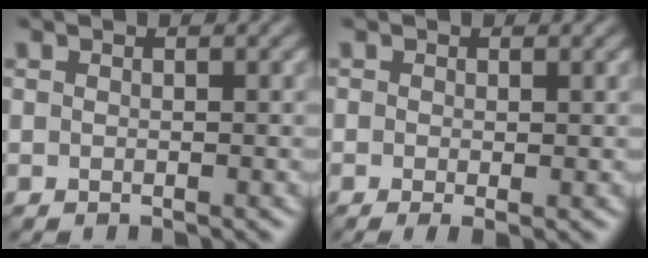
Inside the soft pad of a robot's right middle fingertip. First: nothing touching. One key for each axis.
{"total": 1.2, "fx": -0.2, "fy": 0.2, "fz": 1.1, "tx": -0.018, "ty": -0.007, "tz": -0.004}